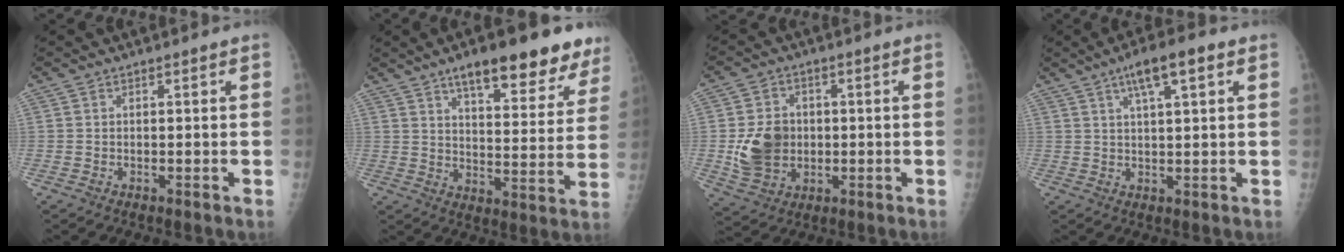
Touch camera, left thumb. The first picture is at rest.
{"total": 18.9, "force": [13.0, 6.4, 12.2], "torque": [-0.114, -0.051, 0.178]}
{"total": 10.0, "force": [-0.5, 8.1, 5.8], "torque": [-0.086, -0.002, -0.001]}
{"total": 8.0, "force": [3.9, 2.0, 6.7], "torque": [-0.106, 0.002, 0.061]}